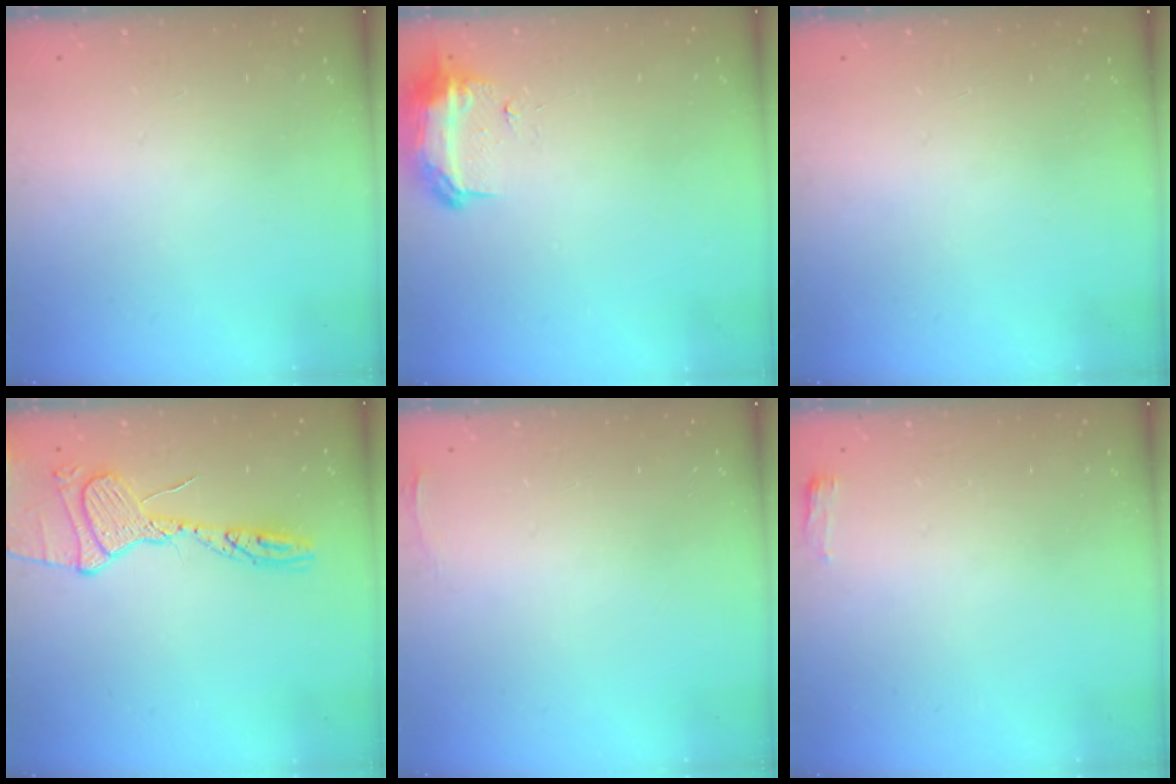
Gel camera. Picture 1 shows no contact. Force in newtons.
{"total": 11.1, "press": 9.9, "slide": 5.0}
{"total": 0.0}
{"total": 14.4, "press": 14.3, "slide": 1.2}
{"total": 3.1, "press": 2.7, "slide": 1.5}
{"total": 2.7, "press": 2.6, "slide": 0.8}